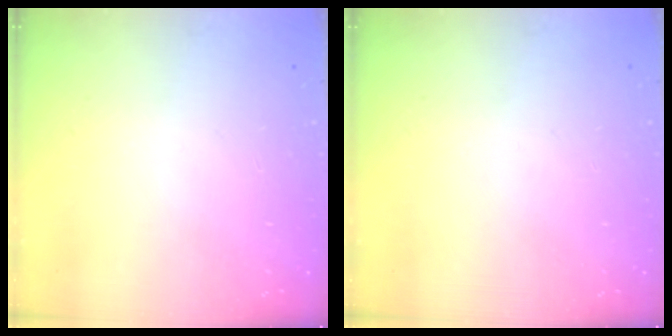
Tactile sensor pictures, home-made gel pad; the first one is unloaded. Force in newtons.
{"total": 0.0}